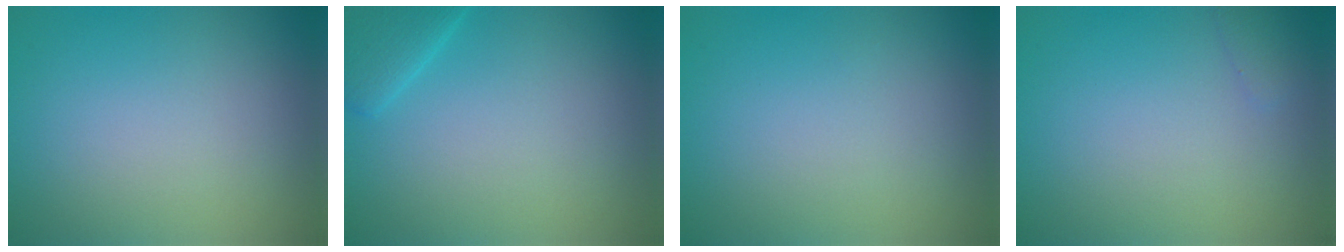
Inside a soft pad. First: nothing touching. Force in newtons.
{"total": 2.3, "press": 2.3, "slide": 0.2}
{"total": 0.0}
{"total": 0.8, "press": 0.8, "slide": 0.0}